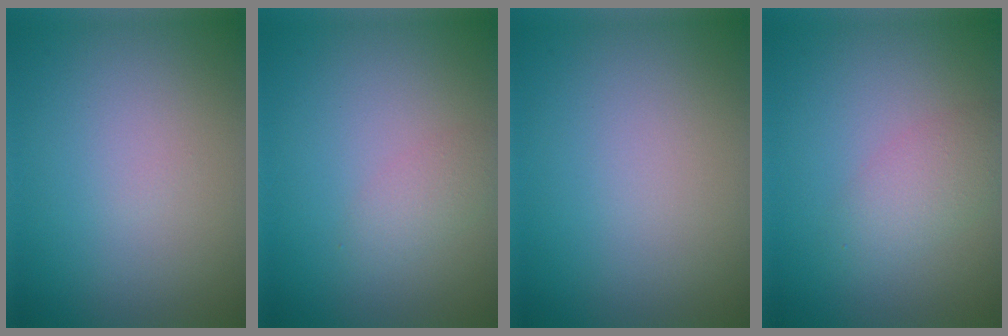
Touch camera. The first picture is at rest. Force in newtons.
{"total": 1.5, "press": 1.5, "slide": 0.1}
{"total": 0.0}
{"total": 2.7, "press": 2.7, "slide": 0.1}